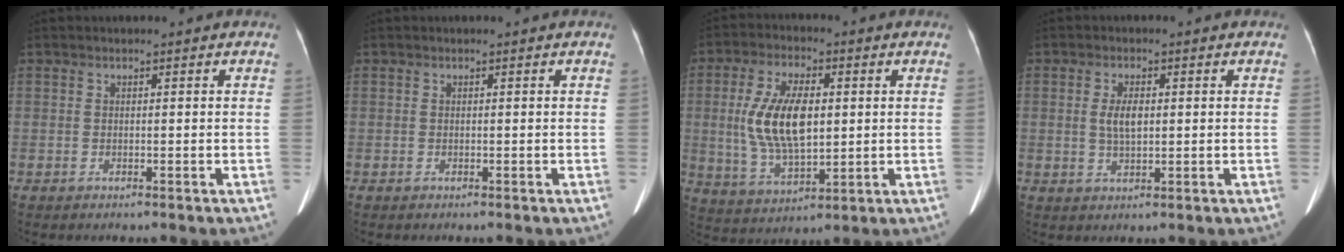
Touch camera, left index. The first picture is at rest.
{"total": 0.0}
{"total": 11.7, "force": [1.2, 5.0, 10.4], "torque": [-0.224, 0.009, 0.029]}
{"total": 3.5, "force": [0.4, 1.4, 3.2], "torque": [-0.068, 0.005, 0.012]}